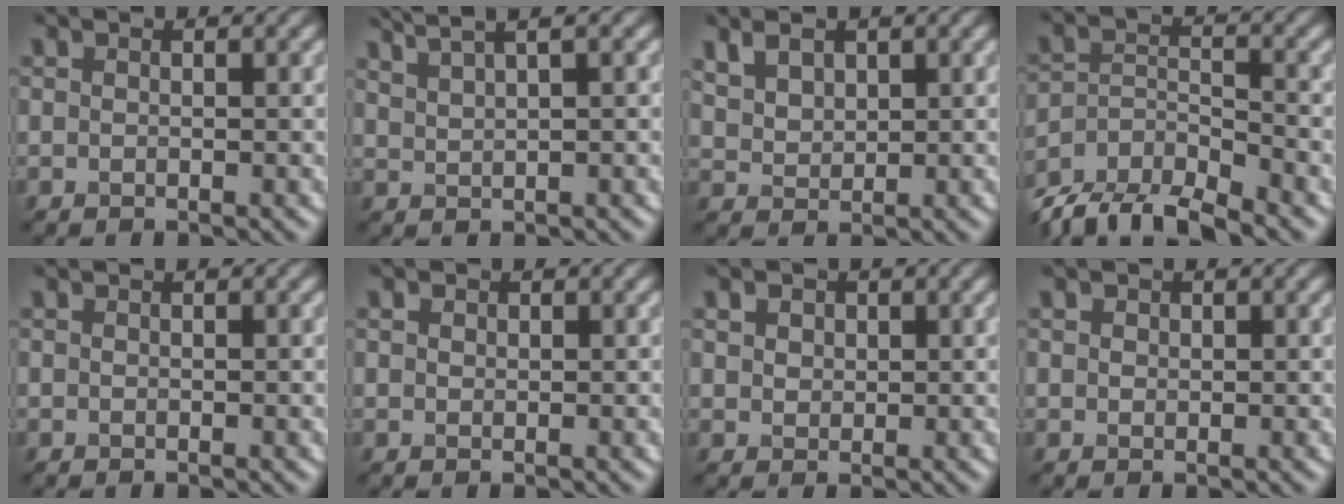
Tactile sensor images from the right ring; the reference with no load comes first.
{"total": 4.9, "force": [3.7, 1.3, 3.0], "torque": [-0.042, 0.022, 0.043]}
{"total": 2.9, "force": [1.7, 1.8, 1.5], "torque": [-0.037, 0.000, 0.031]}
{"total": 8.3, "force": [-7.4, 2.3, 3.0], "torque": [-0.054, -0.011, -0.133]}
{"total": 0.0}
{"total": 0.8, "force": [0.5, 0.6, 0.2], "torque": [-0.005, -0.001, 0.007]}
{"total": 2.9, "force": [1.6, 2.0, 1.3], "torque": [-0.035, 0.010, 0.026]}
{"total": 1.0, "force": [0.5, 0.8, 0.3], "torque": [-0.004, 0.000, 0.004]}